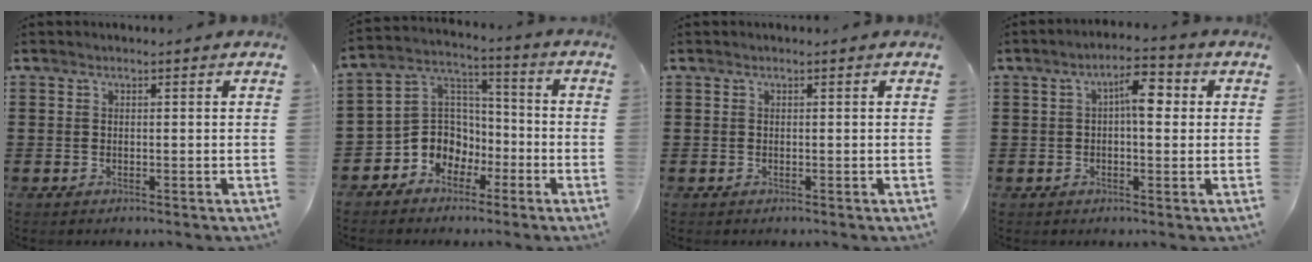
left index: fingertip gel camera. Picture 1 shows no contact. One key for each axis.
{"total": 7.0, "fx": -3.4, "fy": 6.1, "fz": 0.6, "tx": -0.046, "ty": 0.005, "tz": -0.070}
{"total": 0.0}
{"total": 5.8, "fx": 0.8, "fy": 2.3, "fz": 5.2, "tx": -0.079, "ty": 0.006, "tz": 0.005}